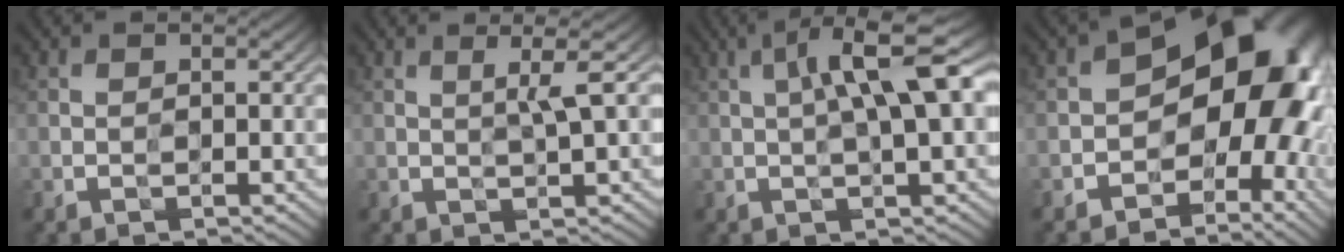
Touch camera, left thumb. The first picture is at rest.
{"total": 2.9, "force": [1.4, 0.0, 2.5], "torque": [-0.045, 0.011, 0.025]}
{"total": 8.2, "force": [2.2, 1.5, 7.7], "torque": [-0.128, 0.021, 0.036]}
{"total": 14.3, "force": [-0.8, 9.9, 10.3], "torque": [-0.101, 0.005, -0.022]}